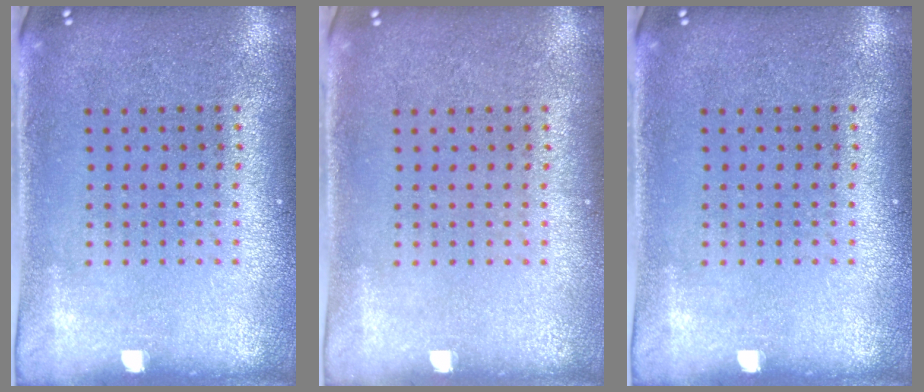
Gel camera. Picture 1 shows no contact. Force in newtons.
{"total": 0.0}
{"total": 0.0}